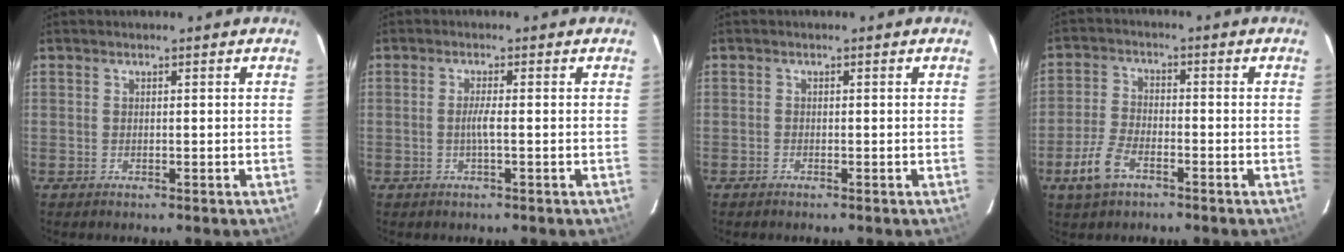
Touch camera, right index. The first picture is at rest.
{"total": 2.1, "force": [-0.5, -0.3, 2.0], "torque": [-0.038, -0.001, -0.011]}
{"total": 0.5, "force": [-0.4, 0.2, 0.0], "torque": [0.000, 0.002, -0.010]}
{"total": 7.3, "force": [-4.2, 3.6, 4.8], "torque": [-0.112, 0.000, -0.081]}